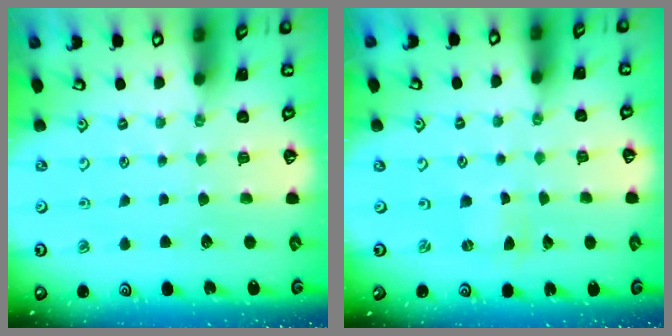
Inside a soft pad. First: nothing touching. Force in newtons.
{"total": 0.0}